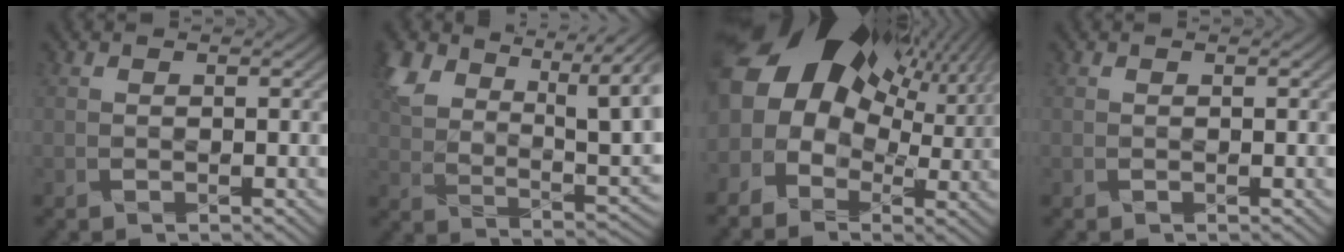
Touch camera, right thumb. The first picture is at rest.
{"total": 13.9, "force": [7.4, 6.7, 9.8], "torque": [-0.201, 0.008, 0.136]}
{"total": 17.7, "force": [5.6, 11.9, 11.8], "torque": [-0.244, 0.008, 0.106]}
{"total": 0.0}